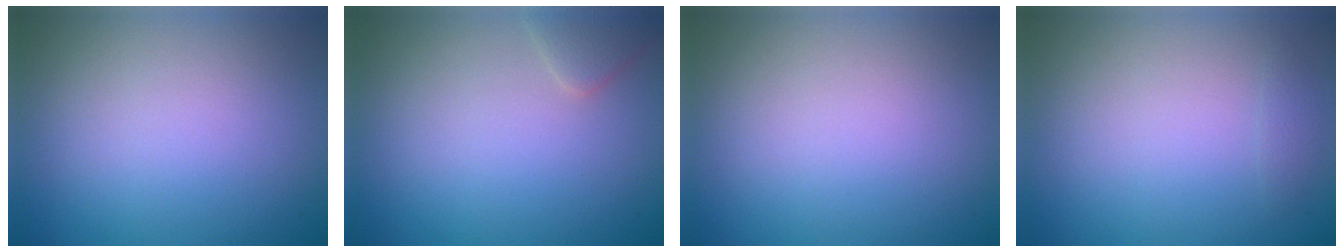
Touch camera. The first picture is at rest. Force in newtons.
{"total": 1.5, "press": 1.5, "slide": 0.1}
{"total": 0.0}
{"total": 0.7, "press": 0.7, "slide": 0.0}